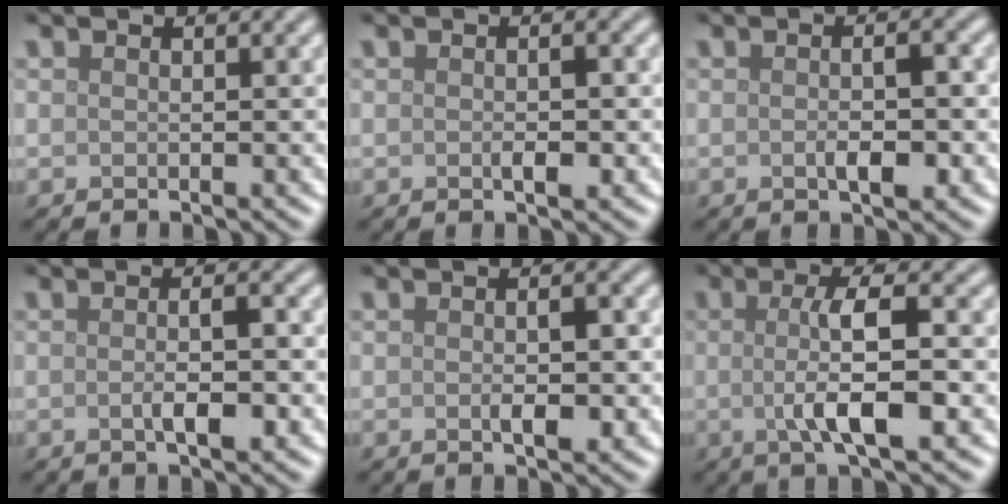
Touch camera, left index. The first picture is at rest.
{"total": 1.6, "force": [-0.3, 0.5, 1.4], "torque": [-0.024, -0.001, -0.005]}
{"total": 2.7, "force": [-0.5, 0.8, 2.5], "torque": [-0.043, -0.003, -0.008]}
{"total": 2.7, "force": [-0.4, 0.6, 2.6], "torque": [-0.045, -0.003, -0.008]}
{"total": 2.4, "force": [-0.3, 0.9, 2.2], "torque": [-0.036, -0.004, -0.004]}
{"total": 5.7, "force": [-0.4, 1.3, 5.5], "torque": [-0.092, -0.001, -0.009]}